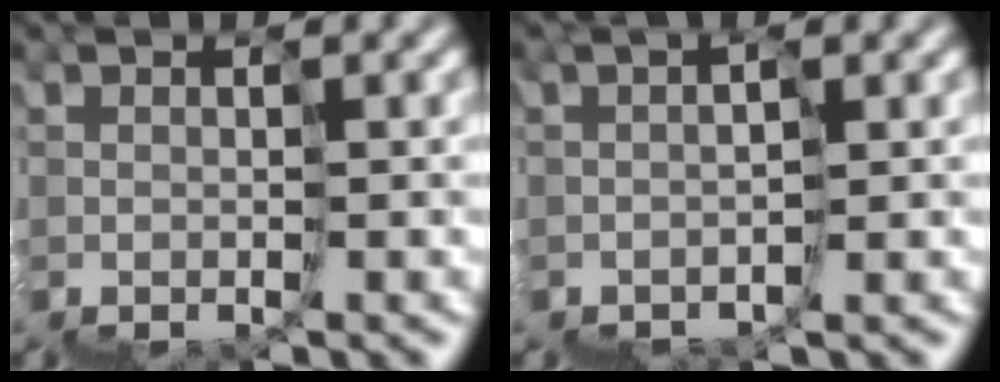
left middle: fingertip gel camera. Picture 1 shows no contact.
{"total": 0.9, "force": [0.7, 0.0, 0.5], "torque": [-0.008, 0.007, 0.010]}